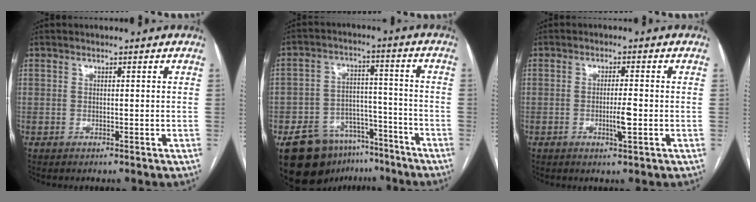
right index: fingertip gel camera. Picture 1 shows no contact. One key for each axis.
{"total": 13.7, "fx": -9.6, "fy": 8.1, "fz": 5.5, "tx": -0.079, "ty": 0.034, "tz": -0.148}
{"total": 3.3, "fx": -0.8, "fy": 0.1, "fz": 3.2, "tx": -0.057, "ty": -0.004, "tz": -0.012}